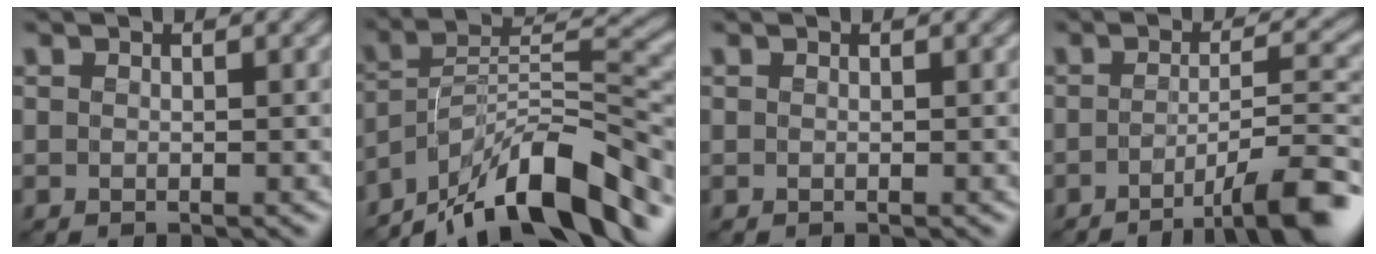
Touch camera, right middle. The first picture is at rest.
{"total": 12.5, "force": [-9.7, 3.2, 7.3], "torque": [-0.112, 0.023, -0.176]}
{"total": 0.0}
{"total": 8.1, "force": [-4.5, 1.6, 6.6], "torque": [-0.077, 0.007, -0.073]}